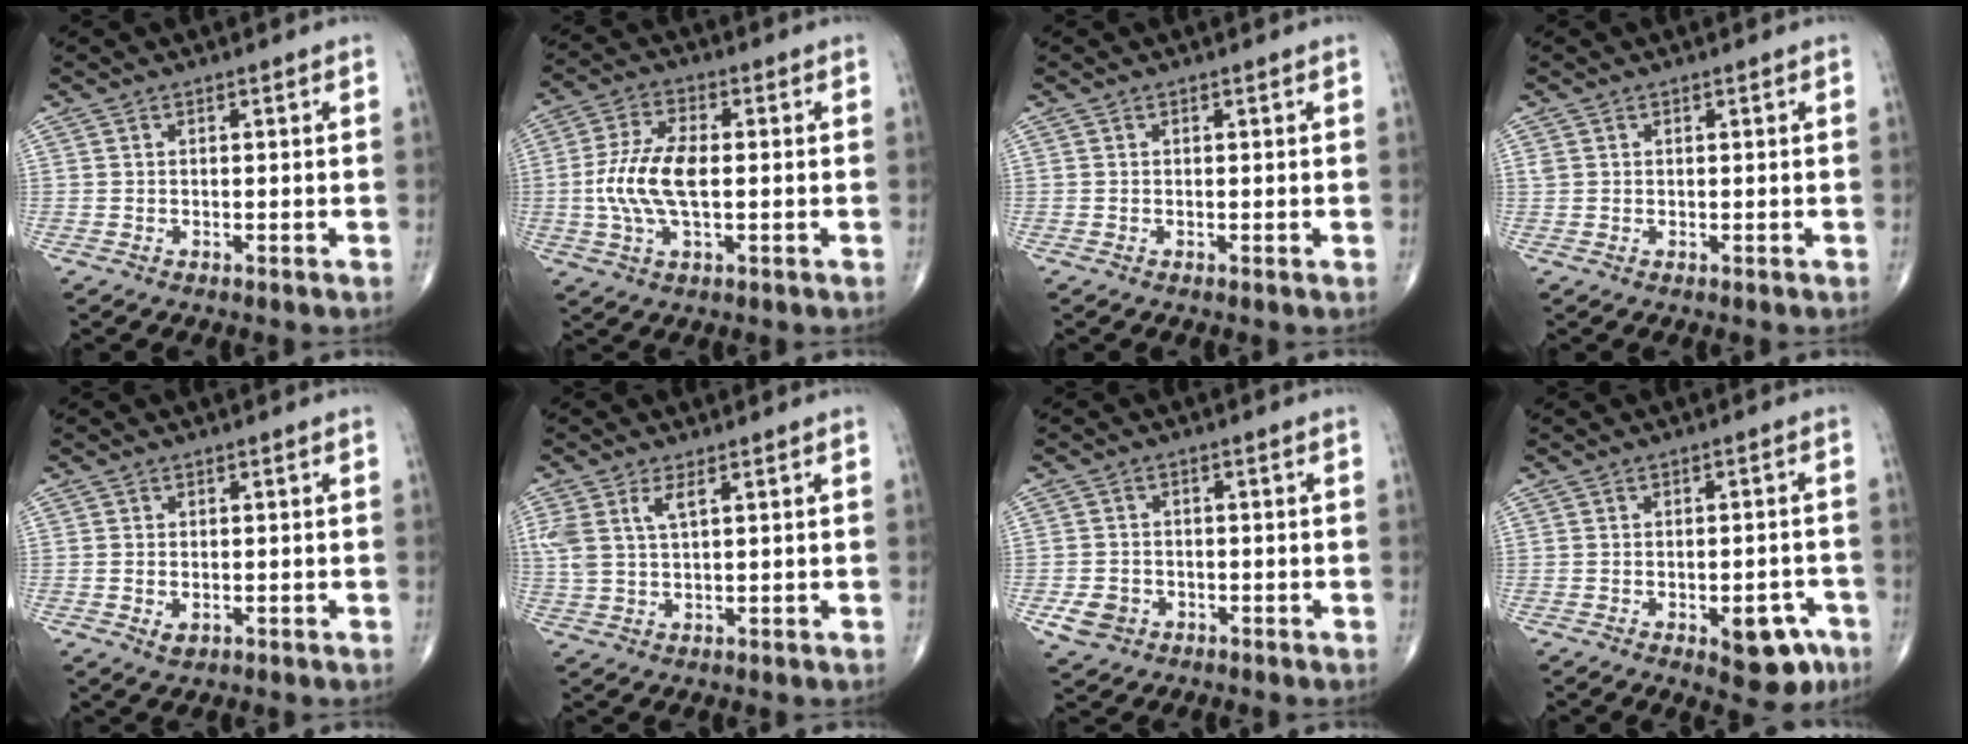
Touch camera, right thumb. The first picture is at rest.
{"total": 9.1, "force": [-0.7, 3.7, 8.3], "torque": [-0.185, 0.007, -0.014]}
{"total": 0.0}
{"total": 0.7, "force": [0.3, 0.6, 0.3], "torque": [-0.004, 0.005, 0.008]}
{"total": 1.9, "force": [-0.4, 1.3, 1.3], "torque": [-0.020, -0.002, -0.004]}
{"total": 5.2, "force": [2.1, 2.1, 4.3], "torque": [-0.111, 0.003, 0.050]}
{"total": 4.4, "force": [-1.8, 3.6, 1.7], "torque": [-0.025, 0.007, -0.026]}
{"total": 7.8, "force": [-3.7, 3.6, 5.9], "torque": [-0.047, 0.022, -0.038]}